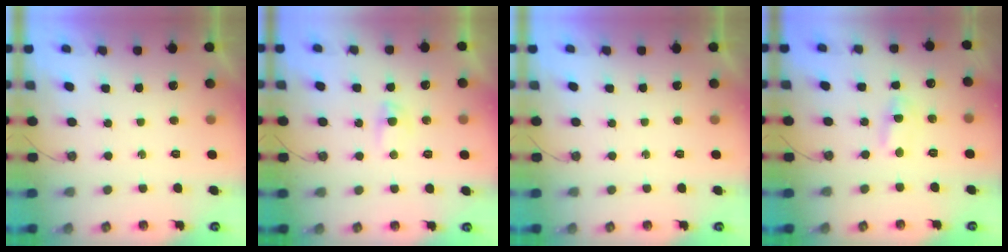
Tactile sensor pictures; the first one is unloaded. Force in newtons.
{"total": 2.7, "press": 2.6, "slide": 0.4}
{"total": 0.0}
{"total": 2.3, "press": 2.3, "slide": 0.3}